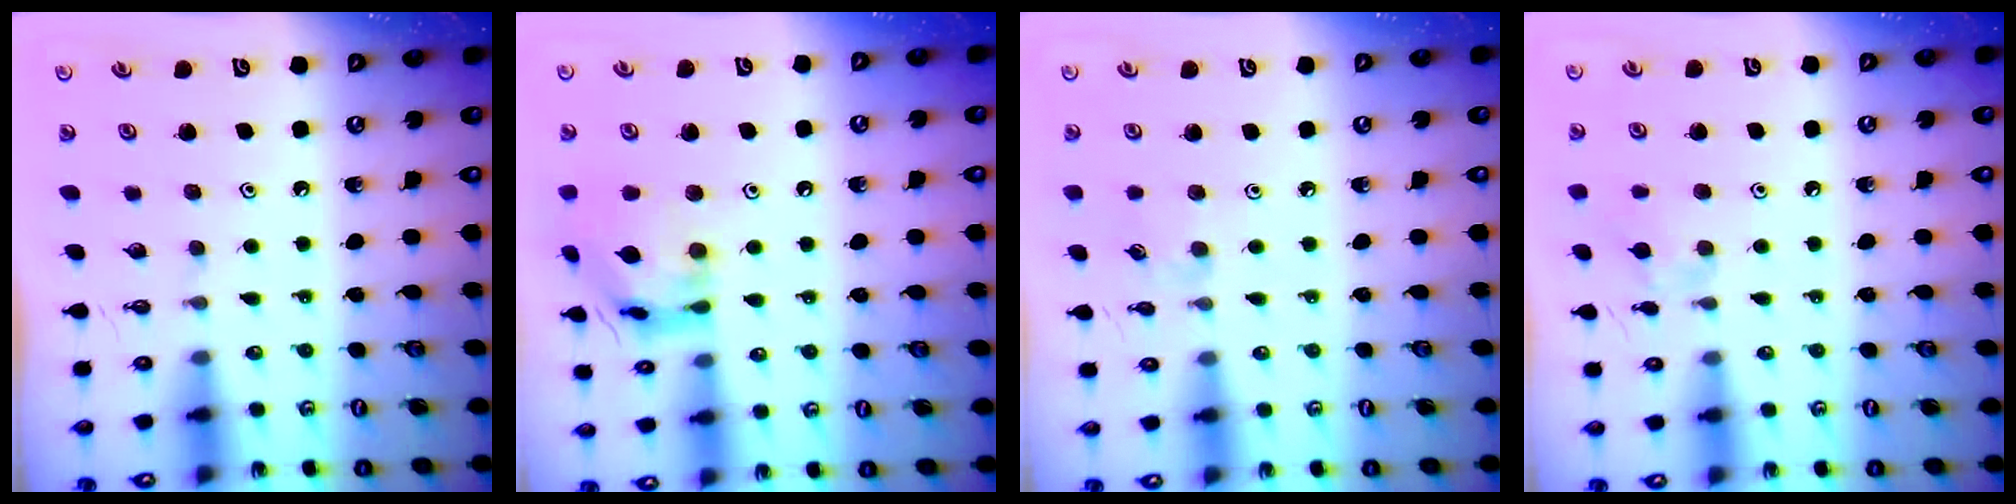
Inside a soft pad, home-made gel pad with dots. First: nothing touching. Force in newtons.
{"total": 13.1, "press": 13.1, "slide": 0.8}
{"total": 4.3, "press": 4.3, "slide": 0.6}
{"total": 7.5, "press": 7.5, "slide": 0.9}